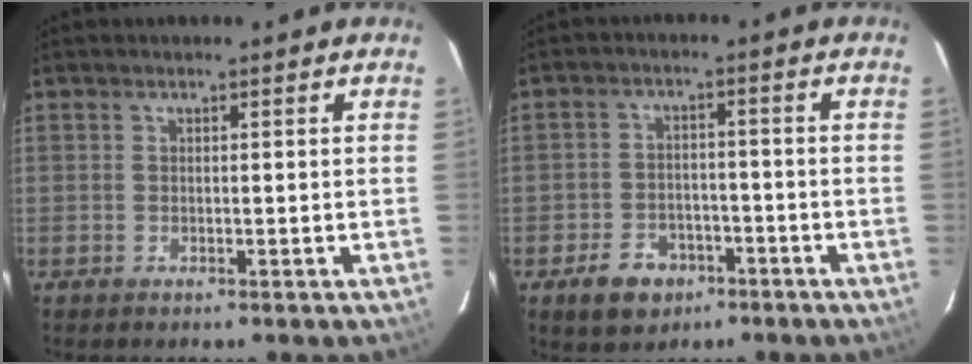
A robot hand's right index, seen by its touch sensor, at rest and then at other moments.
{"total": 7.7, "force": [-4.5, 5.5, 3.1], "torque": [-0.085, 0.015, -0.056]}